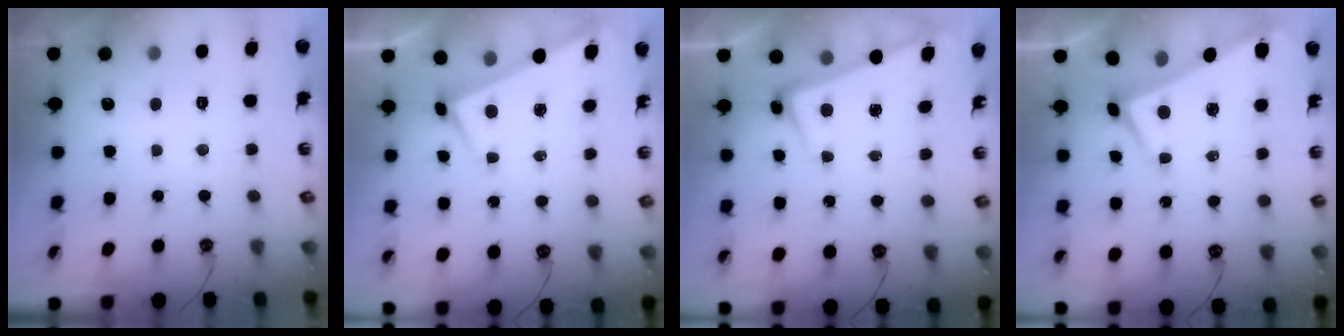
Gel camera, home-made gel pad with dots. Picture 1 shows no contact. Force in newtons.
{"total": 0.9, "press": 0.3, "slide": 0.8}
{"total": 2.4, "press": 2.2, "slide": 0.8}
{"total": 2.3, "press": 2.2, "slide": 0.5}